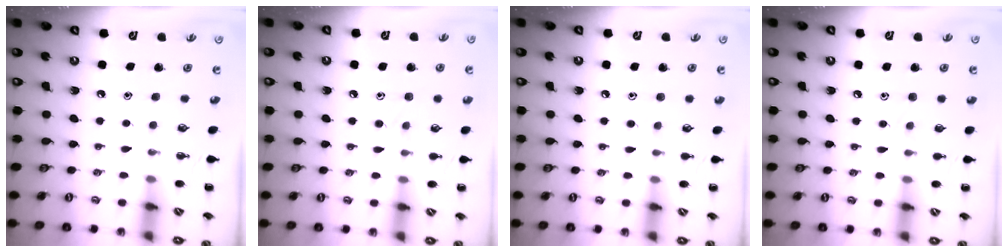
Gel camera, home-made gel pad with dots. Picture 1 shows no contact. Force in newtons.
{"total": 7.6, "press": 7.2, "slide": 2.6}
{"total": 4.0, "press": 3.7, "slide": 1.5}
{"total": 5.3, "press": 5.1, "slide": 1.5}